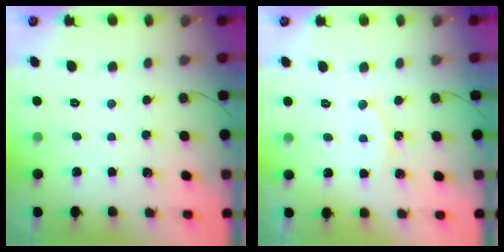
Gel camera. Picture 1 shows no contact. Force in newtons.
{"total": 6.1, "press": 6.1, "slide": 0.5}